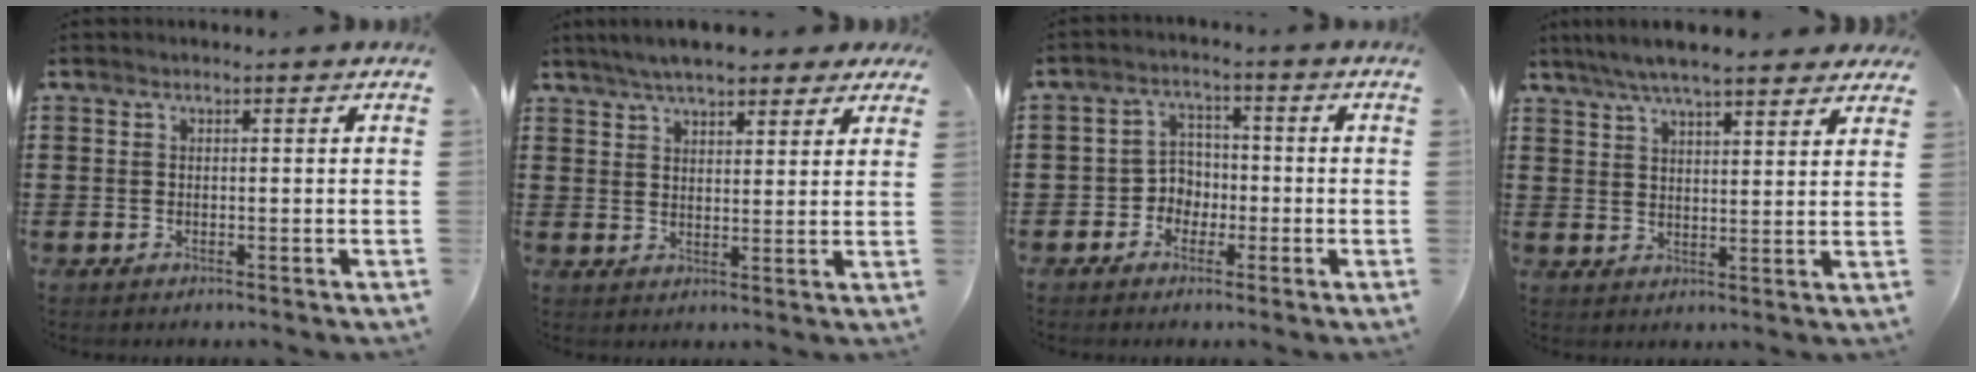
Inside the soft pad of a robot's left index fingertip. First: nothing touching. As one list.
[{"total": 5.8, "force": [5.0, 1.5, 2.5], "torque": [-0.063, 0.000, 0.092]}, {"total": 3.9, "force": [-1.9, 3.2, 0.9], "torque": [-0.031, 0.009, -0.043]}, {"total": 6.2, "force": [5.5, 0.8, 2.8], "torque": [-0.071, -0.011, 0.099]}]